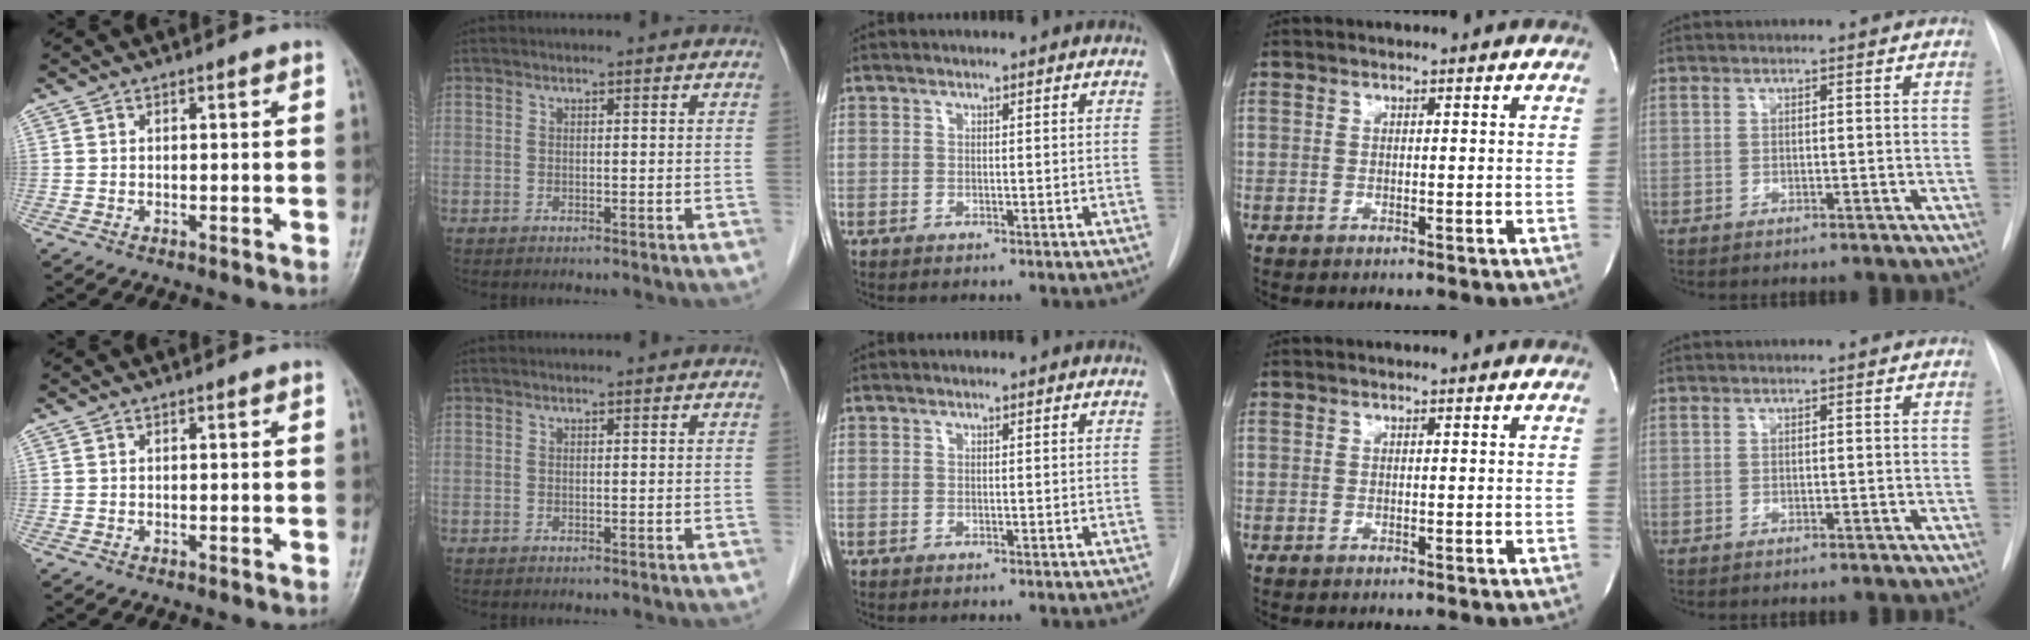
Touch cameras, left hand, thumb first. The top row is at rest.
{}